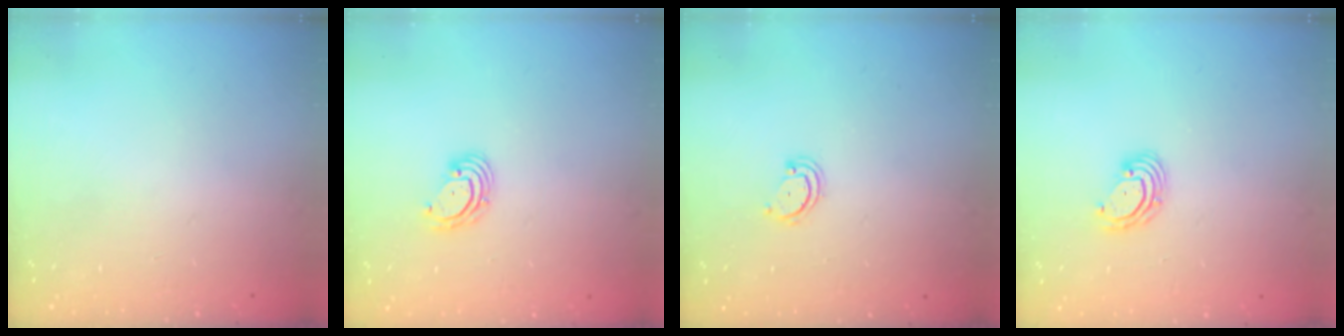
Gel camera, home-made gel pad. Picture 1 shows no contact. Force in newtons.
{"total": 4.5, "press": 4.5, "slide": 0.5}
{"total": 2.6, "press": 2.6, "slide": 0.3}
{"total": 5.1, "press": 5.0, "slide": 0.6}